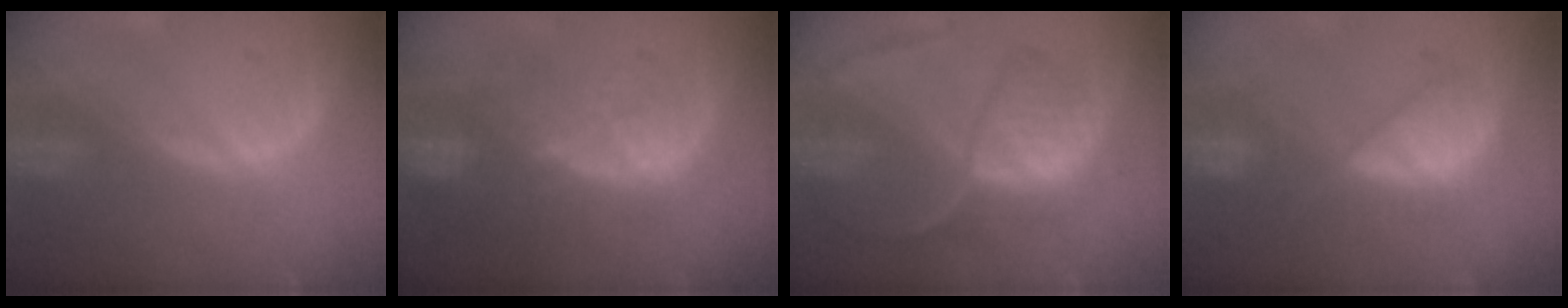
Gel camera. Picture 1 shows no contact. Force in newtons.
{"total": 11.4, "press": 10.0, "slide": 5.5}
{"total": 8.9, "press": 7.6, "slide": 4.6}
{"total": 7.7, "press": 7.7, "slide": 0.6}